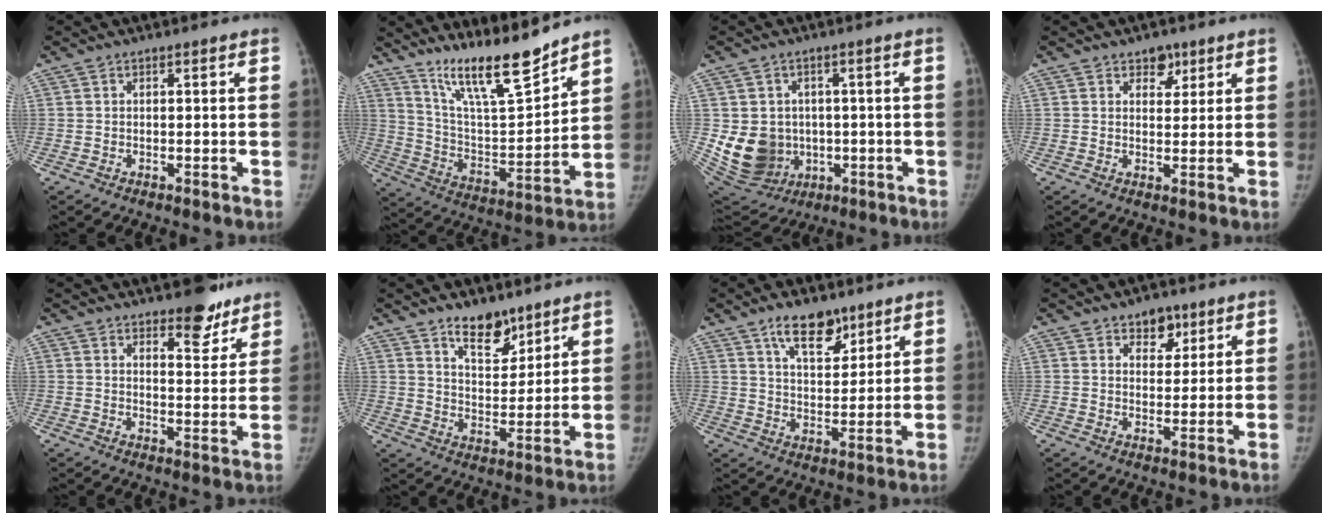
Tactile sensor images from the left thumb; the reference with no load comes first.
{"total": 16.2, "force": [13.4, 2.4, 8.8], "torque": [-0.125, -0.090, 0.245]}
{"total": 12.9, "force": [-1.0, 11.4, 6.0], "torque": [-0.094, 0.000, 0.014]}
{"total": 3.8, "force": [2.4, 2.4, 1.7], "torque": [0.002, -0.014, 0.036]}
{"total": 8.1, "force": [6.2, 3.2, 4.0], "torque": [-0.020, -0.043, 0.088]}
{"total": 9.2, "force": [6.8, 4.4, 4.4], "torque": [-0.039, -0.052, 0.117]}
{"total": 9.9, "force": [6.7, 4.7, 5.6], "torque": [-0.062, -0.046, 0.117]}
{"total": 5.7, "force": [3.5, 3.6, 2.7], "torque": [-0.005, -0.019, 0.052]}